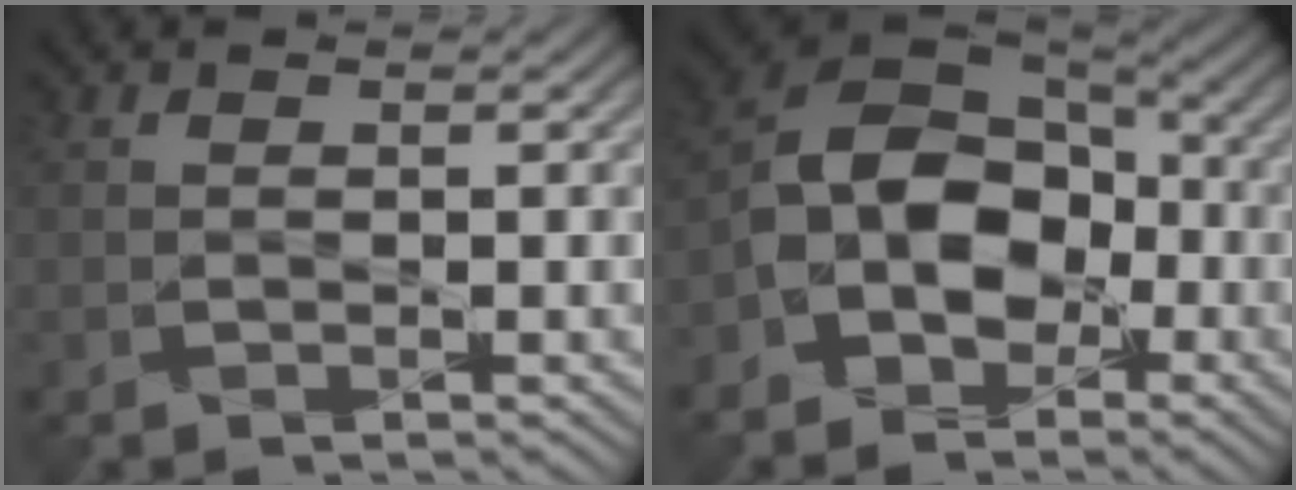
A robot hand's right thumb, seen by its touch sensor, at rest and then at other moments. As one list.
[{"total": 10.2, "force": [-3.2, 7.4, 6.2], "torque": [-0.112, 0.001, -0.079]}]